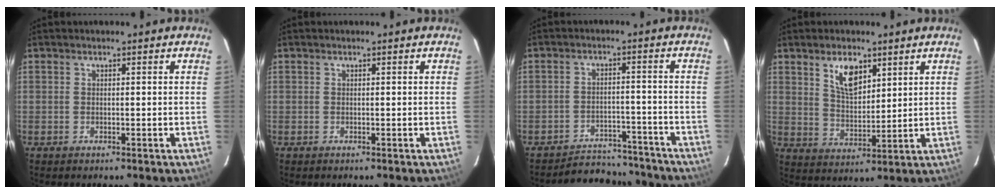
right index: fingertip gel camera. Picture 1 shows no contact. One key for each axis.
{"total": 0.0}
{"total": 12.8, "fx": -11.8, "fy": 4.3, "fz": 2.1, "tx": -0.052, "ty": 0.029, "tz": -0.151}
{"total": 7.6, "fx": 4.3, "fy": 3.6, "fz": 5.1, "tx": -0.088, "ty": 0.004, "tz": 0.086}